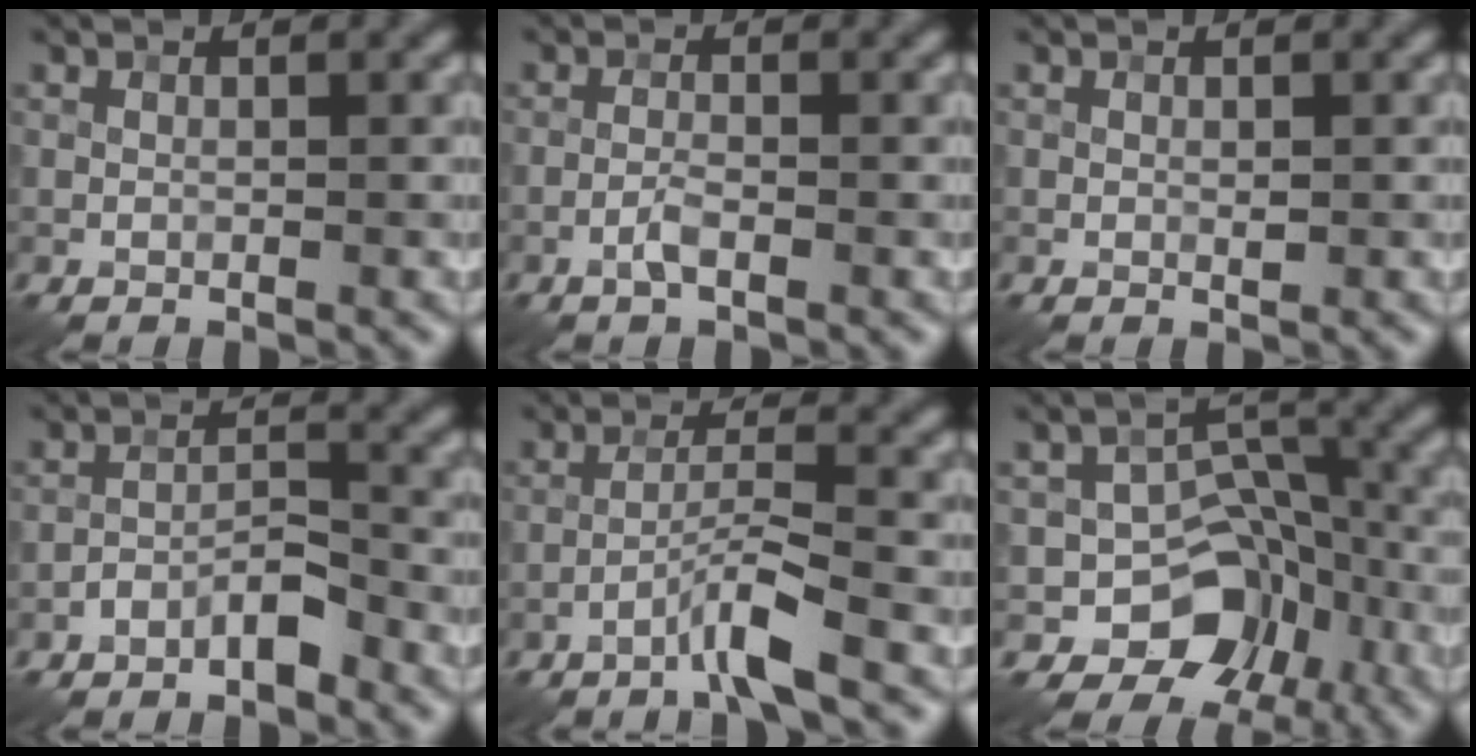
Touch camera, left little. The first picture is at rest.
{"total": 1.4, "force": [-0.8, 0.3, 1.1], "torque": [-0.024, 0.004, -0.019]}
{"total": 0.6, "force": [0.0, 0.3, 0.4], "torque": [-0.006, 0.000, 0.000]}
{"total": 2.8, "force": [-2.1, 0.9, 1.7], "torque": [-0.030, 0.013, -0.041]}
{"total": 3.4, "force": [-2.3, -0.2, 2.5], "torque": [-0.049, 0.013, -0.053]}
{"total": 7.8, "force": [-3.8, 5.9, 3.5], "torque": [-0.029, 0.013, -0.068]}